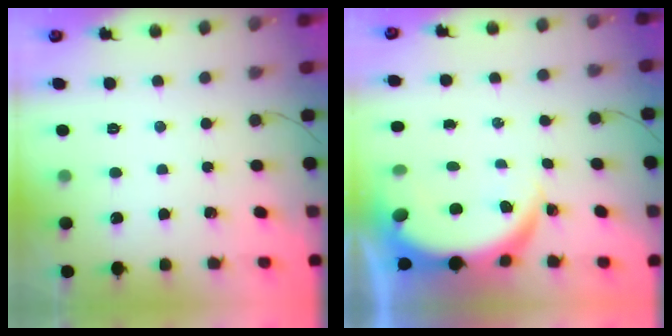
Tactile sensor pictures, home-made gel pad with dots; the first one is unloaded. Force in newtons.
{"total": 5.9, "press": 5.9, "slide": 0.5}